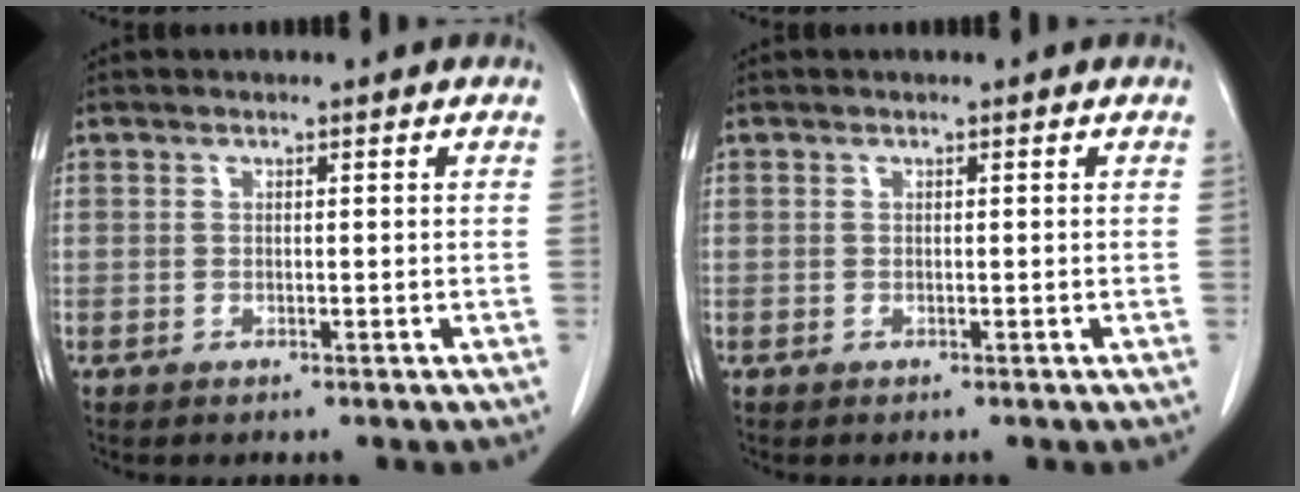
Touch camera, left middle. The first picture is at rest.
{"total": 0.0}